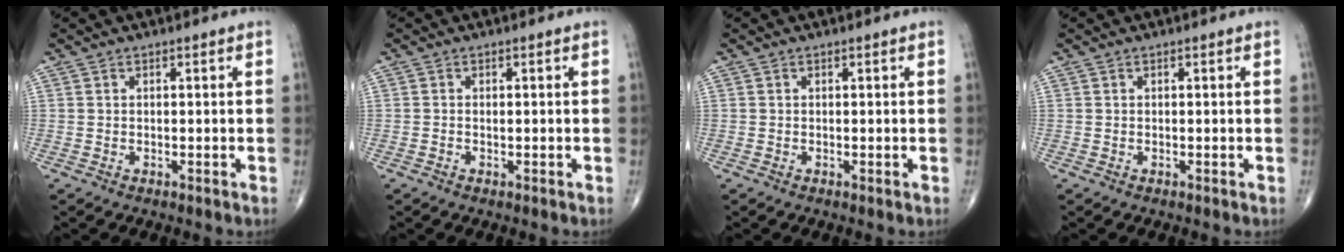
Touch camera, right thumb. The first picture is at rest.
{"total": 0.5, "force": [-0.1, 0.3, 0.4], "torque": [-0.010, 0.000, -0.002]}
{"total": 0.0}
{"total": 0.0}